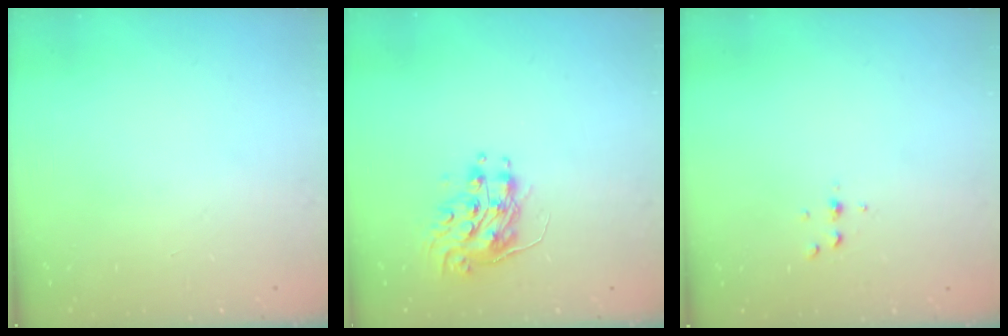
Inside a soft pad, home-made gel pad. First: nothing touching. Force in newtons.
{"total": 8.8, "press": 8.8, "slide": 0.3}
{"total": 2.5, "press": 2.4, "slide": 0.2}